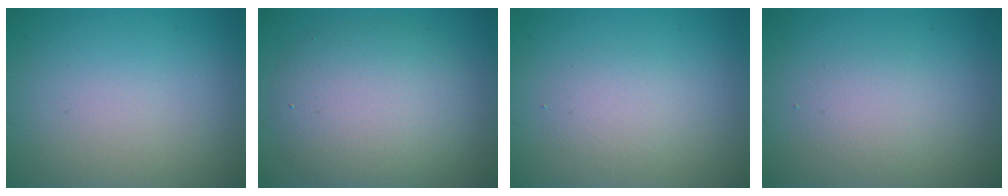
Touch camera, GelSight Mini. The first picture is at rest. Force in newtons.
{"total": 6.4, "press": 6.4, "slide": 0.3}
{"total": 2.0, "press": 2.0, "slide": 0.2}
{"total": 2.0, "press": 2.0, "slide": 0.0}